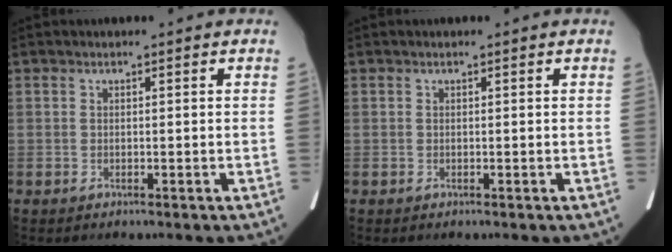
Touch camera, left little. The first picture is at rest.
{"total": 0.0}